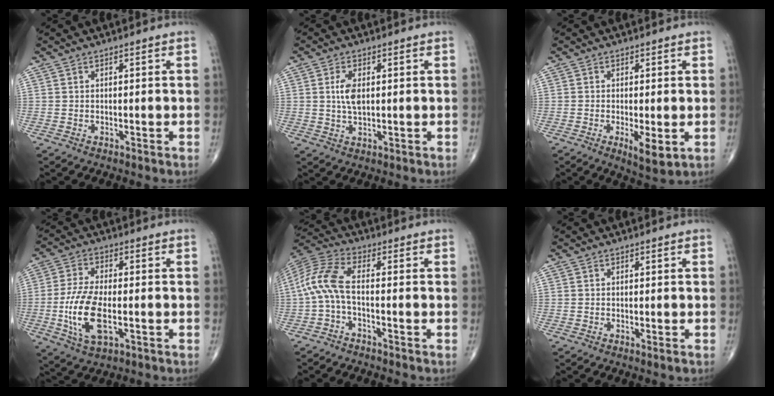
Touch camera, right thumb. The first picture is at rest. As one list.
[{"total": 4.3, "force": [0.7, 2.1, 3.7], "torque": [-0.076, -0.002, 0.013]}, {"total": 5.1, "force": [-1.3, 1.5, 4.7], "torque": [-0.079, -0.016, -0.019]}, {"total": 12.2, "force": [-2.7, 5.6, 10.5], "torque": [-0.220, 0.005, -0.048]}, {"total": 8.4, "force": [-1.6, 2.9, 7.7], "torque": [-0.185, 0.037, -0.040]}, {"total": 0.7, "force": [-0.3, 0.1, 0.6], "torque": [-0.014, -0.003, -0.003]}]